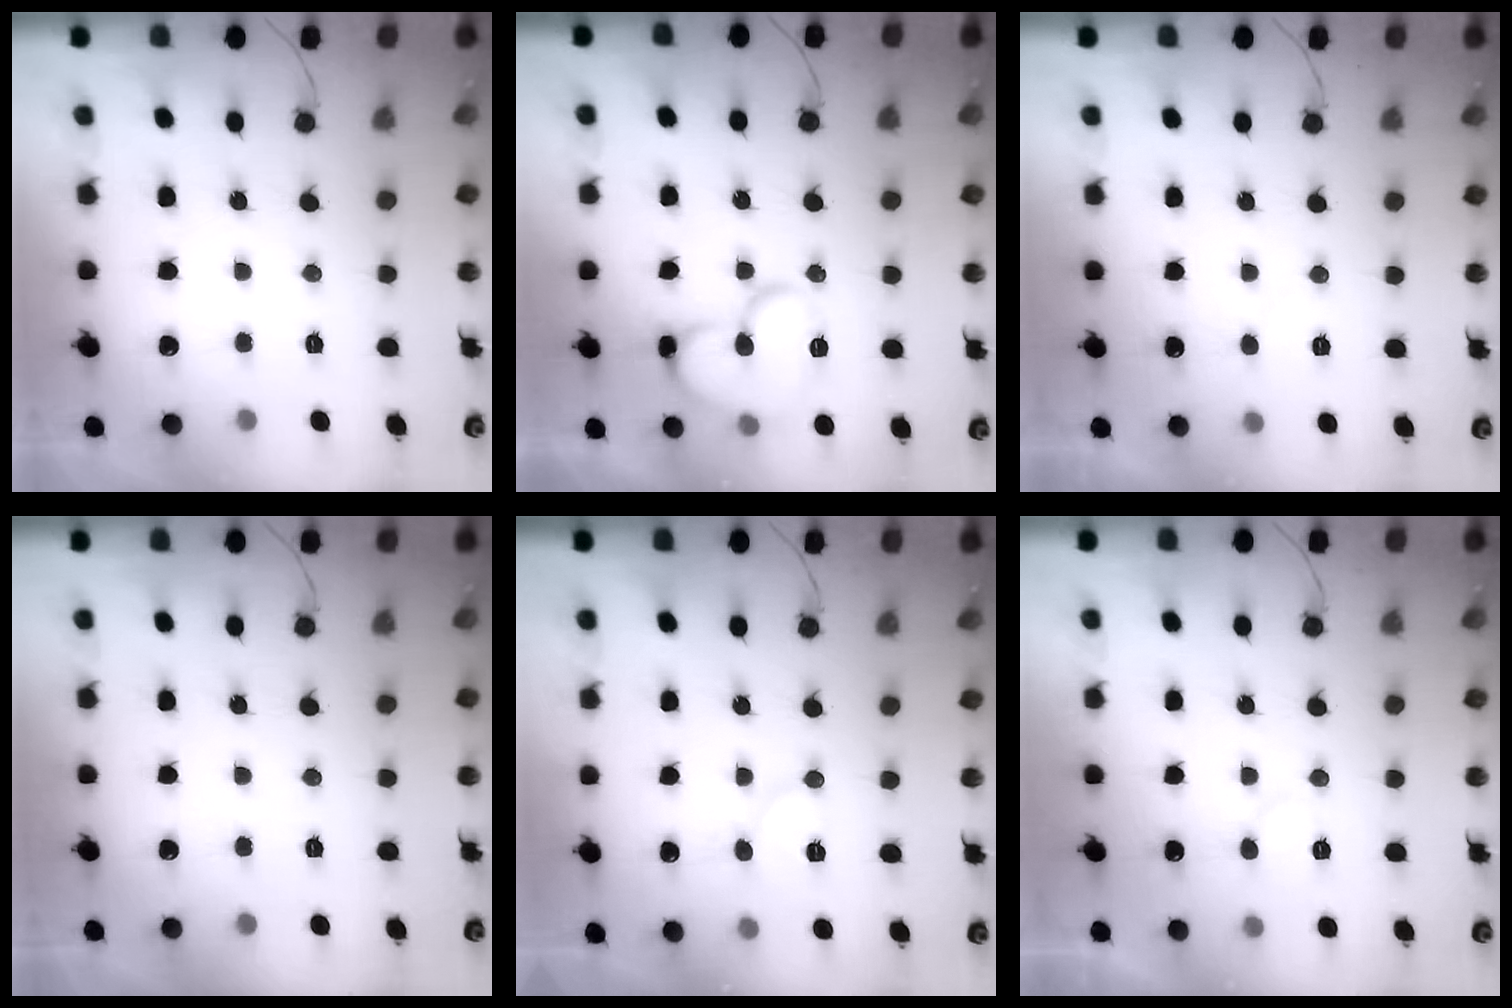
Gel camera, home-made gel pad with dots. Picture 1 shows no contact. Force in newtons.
{"total": 13.7, "press": 13.6, "slide": 1.9}
{"total": 4.0, "press": 4.0, "slide": 0.3}
{"total": 0.0}
{"total": 6.5, "press": 6.5, "slide": 0.6}
{"total": 6.3, "press": 6.3, "slide": 0.5}